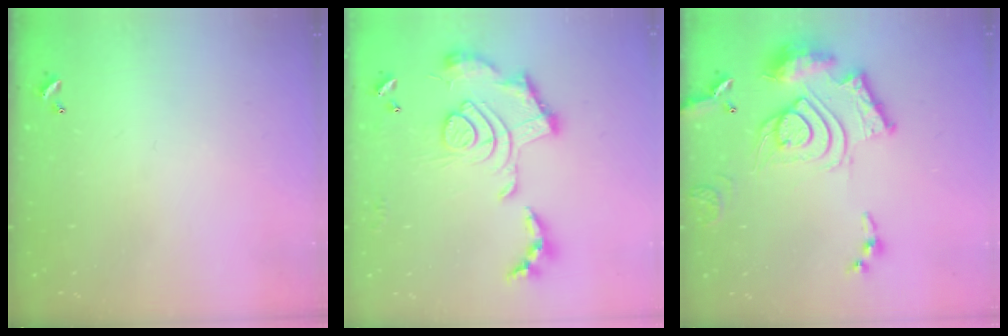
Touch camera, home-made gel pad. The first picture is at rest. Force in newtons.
{"total": 2.4, "press": 1.9, "slide": 1.5}
{"total": 20.1, "press": 20.0, "slide": 1.9}